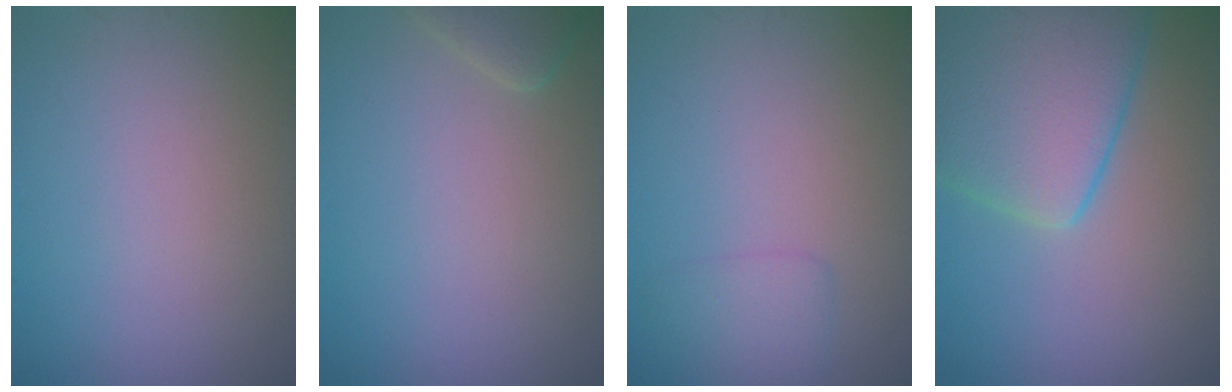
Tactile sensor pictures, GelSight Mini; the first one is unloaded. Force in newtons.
{"total": 1.6, "press": 1.6, "slide": 0.2}
{"total": 1.7, "press": 1.7, "slide": 0.1}
{"total": 8.6, "press": 8.6, "slide": 0.5}